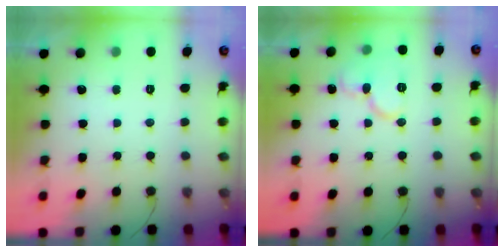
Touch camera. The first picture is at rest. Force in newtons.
{"total": 11.3, "press": 11.2, "slide": 1.2}